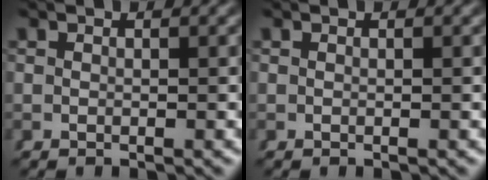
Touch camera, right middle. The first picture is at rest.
{"total": 0.0}